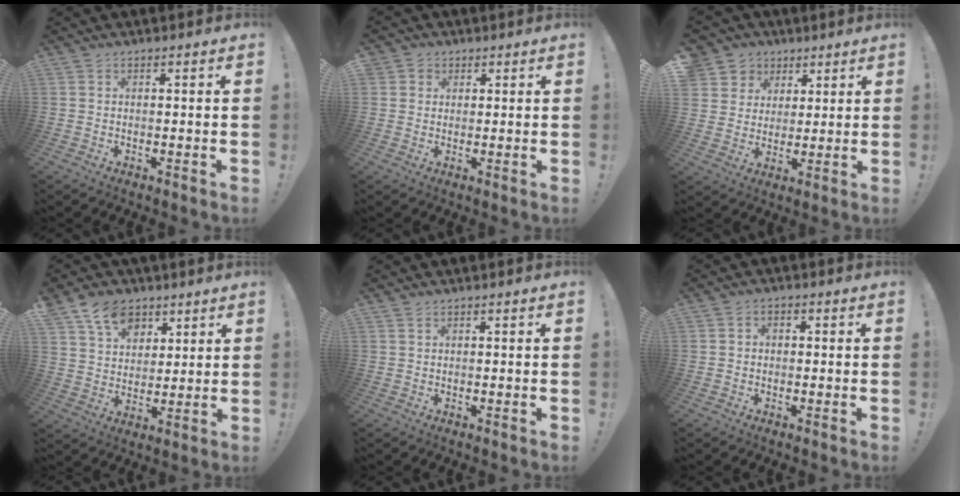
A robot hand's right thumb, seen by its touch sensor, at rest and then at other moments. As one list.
[{"total": 3.2, "force": [1.0, 3.0, 0.5], "torque": [-0.004, -0.001, 0.018]}, {"total": 8.9, "force": [3.7, 7.9, 1.6], "torque": [-0.022, -0.027, 0.079]}, {"total": 12.0, "force": [7.2, 8.3, 4.8], "torque": [-0.081, -0.036, 0.141]}, {"total": 0.8, "force": [0.6, 0.3, 0.4], "torque": [-0.009, 0.000, 0.012]}, {"total": 1.9, "force": [-0.8, 1.5, 0.9], "torque": [-0.014, 0.009, -0.016]}]